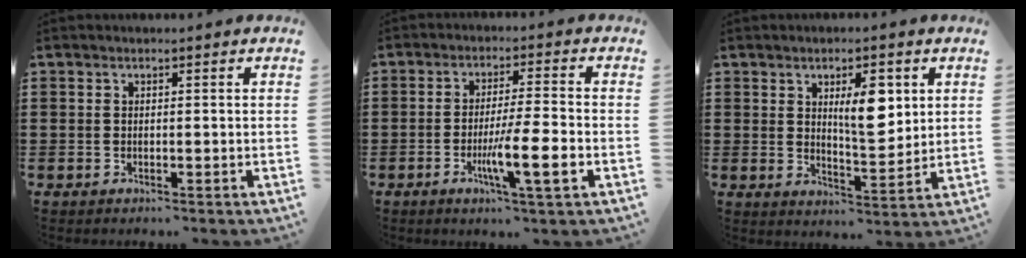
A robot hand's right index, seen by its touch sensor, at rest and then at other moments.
{"total": 8.3, "force": [-2.9, 0.6, 7.7], "torque": [-0.138, -0.013, -0.050]}
{"total": 7.5, "force": [2.5, 2.9, 6.4], "torque": [-0.093, -0.007, 0.034]}